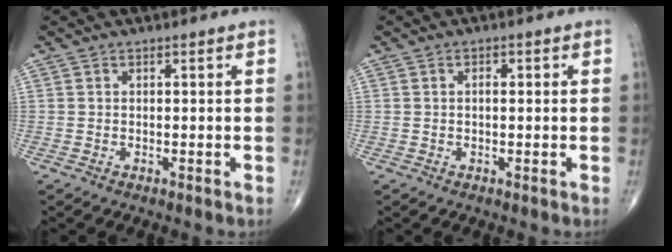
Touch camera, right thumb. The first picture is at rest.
{"total": 1.2, "force": [0.2, 0.5, 1.1], "torque": [-0.019, 0.005, 0.001]}